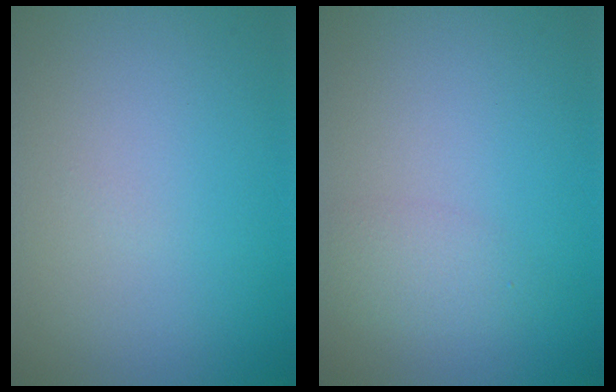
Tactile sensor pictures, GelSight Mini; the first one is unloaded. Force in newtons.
{"total": 1.8, "press": 1.8, "slide": 0.1}